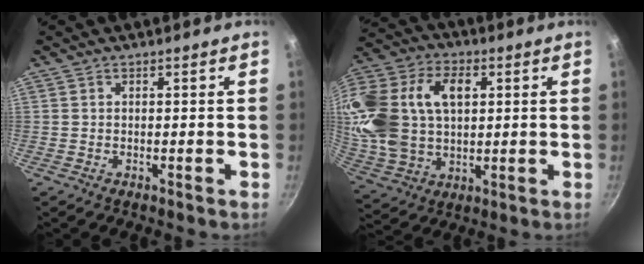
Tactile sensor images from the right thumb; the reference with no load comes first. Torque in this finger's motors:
{"motor_torque": [1.24, 3.77, 1.43, -0.29, 0.28]}